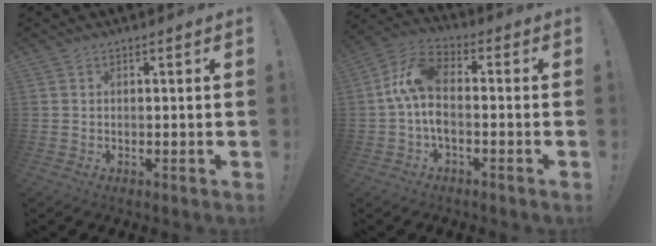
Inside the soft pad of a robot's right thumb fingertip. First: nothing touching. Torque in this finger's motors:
{"motor_torque": [1.38, 1.58, 1.23, -0.55, 0.06]}